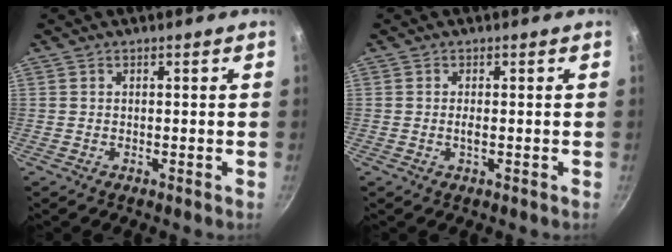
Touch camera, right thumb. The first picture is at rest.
{"total": 1.2, "force": [-0.1, 0.4, 1.1], "torque": [-0.023, -0.002, -0.001]}